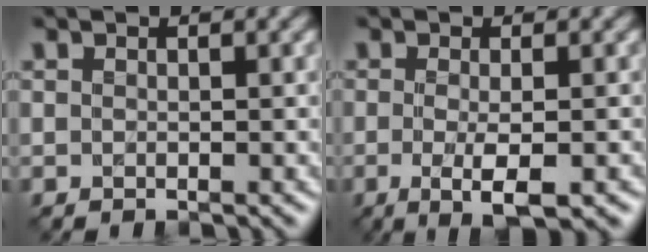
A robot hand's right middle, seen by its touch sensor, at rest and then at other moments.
{"total": 3.4, "force": [-0.9, 0.6, 3.2], "torque": [-0.058, -0.009, -0.013]}